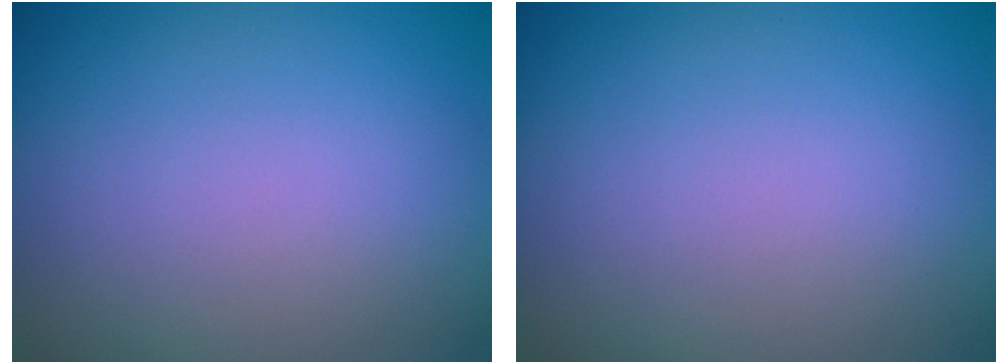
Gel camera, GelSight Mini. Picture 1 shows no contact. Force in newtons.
{"total": 0.0}